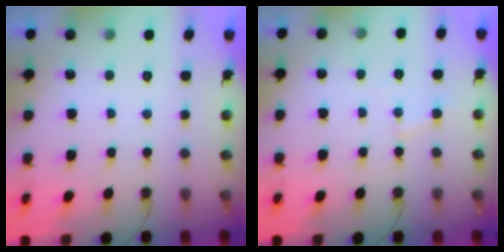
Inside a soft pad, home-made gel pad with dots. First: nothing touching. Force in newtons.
{"total": 4.0, "press": 3.9, "slide": 0.6}